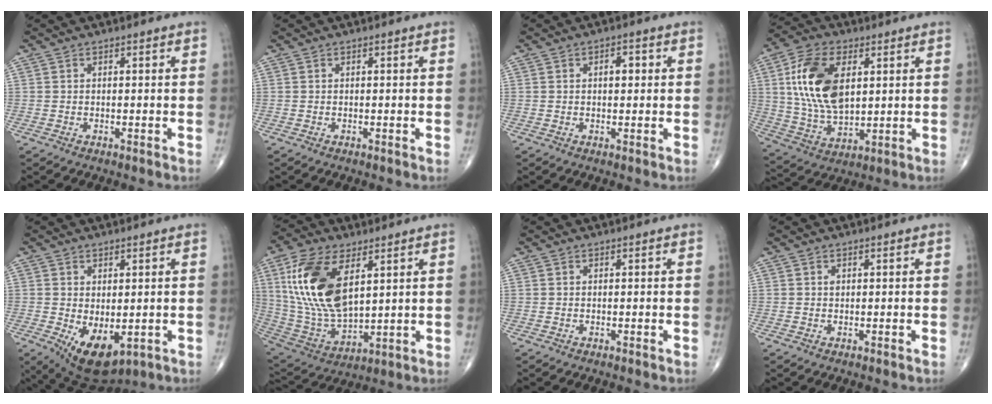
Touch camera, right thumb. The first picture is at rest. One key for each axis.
{"total": 0.0}
{"total": 2.6, "fx": 0.5, "fy": 1.5, "fz": 2.1, "tx": -0.026, "ty": 0.003, "tz": 0.005}
{"total": 16.5, "fx": 3.9, "fy": 9.3, "fz": 13.0, "tx": -0.242, "ty": -0.008, "tz": 0.079}
{"total": 8.9, "fx": -2.0, "fy": 4.7, "fz": 7.4, "tx": -0.106, "ty": -0.012, "tz": -0.009}
{"total": 19.5, "fx": 6.4, "fy": 9.8, "fz": 15.6, "tx": -0.309, "ty": -0.027, "tz": 0.130}
{"total": 0.0}
{"total": 0.6, "fx": 0.2, "fy": 0.5, "fz": 0.4, "tx": -0.004, "ty": 0.000, "tz": 0.004}